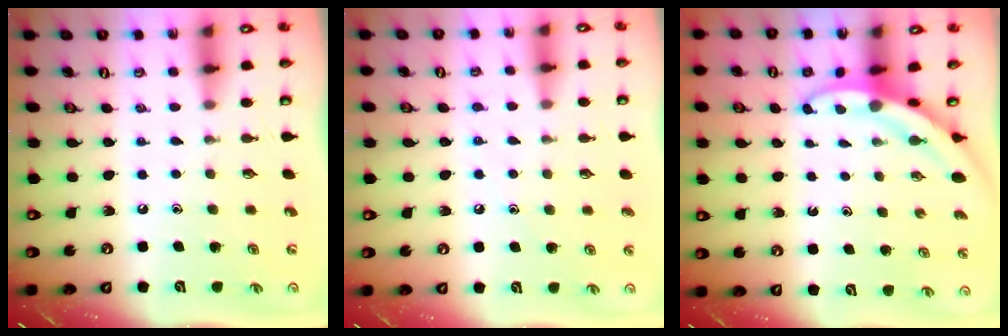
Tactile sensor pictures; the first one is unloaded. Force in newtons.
{"total": 4.5, "press": 4.4, "slide": 0.7}
{"total": 3.3, "press": 3.3, "slide": 0.2}